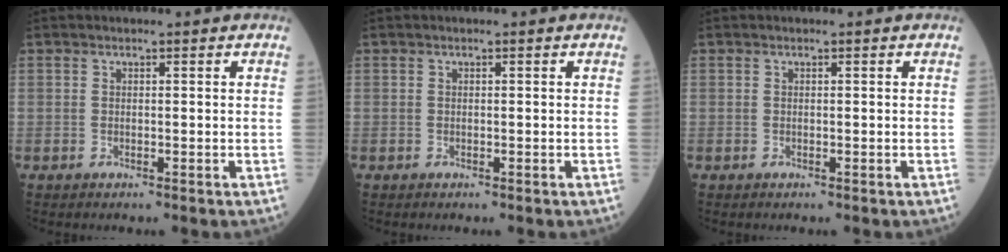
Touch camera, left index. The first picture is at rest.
{"total": 0.0}
{"total": 0.0}